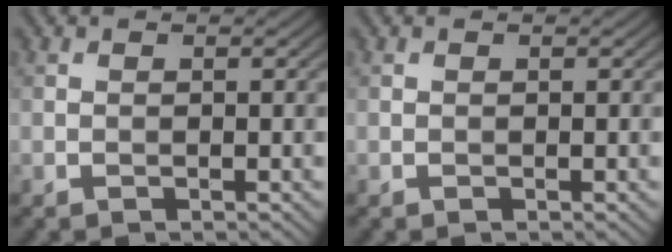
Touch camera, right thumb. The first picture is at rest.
{"total": 0.0}